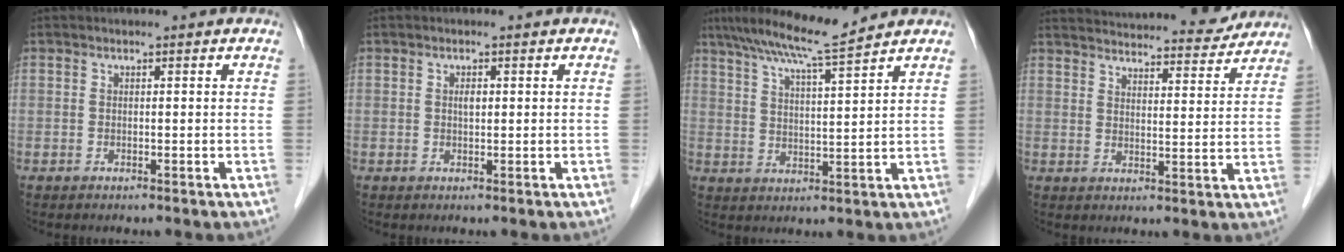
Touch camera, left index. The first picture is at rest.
{"total": 1.1, "force": [0.2, 0.5, 1.0], "torque": [-0.019, 0.000, 0.004]}
{"total": 8.9, "force": [7.8, -1.1, 4.2], "torque": [-0.078, 0.010, 0.133]}
{"total": 19.8, "force": [18.9, 3.1, 5.2], "torque": [-0.079, -0.005, 0.247]}